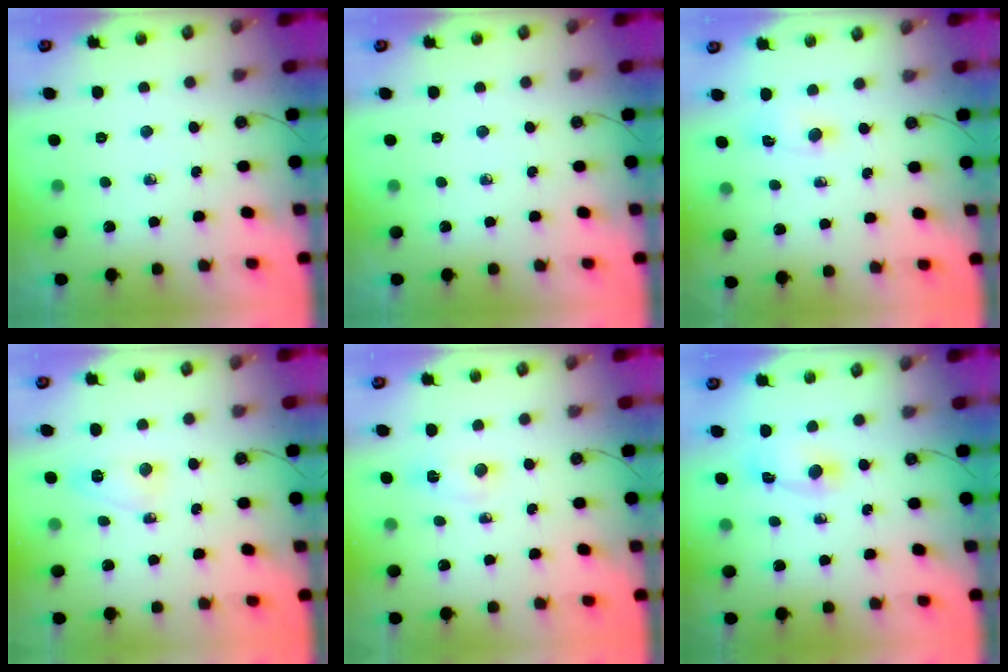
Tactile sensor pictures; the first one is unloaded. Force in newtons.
{"total": 0.0}
{"total": 2.8, "press": 1.9, "slide": 2.1}
{"total": 3.8, "press": 3.6, "slide": 1.0}
{"total": 2.9, "press": 1.6, "slide": 2.4}
{"total": 3.0, "press": 3.0, "slide": 0.3}